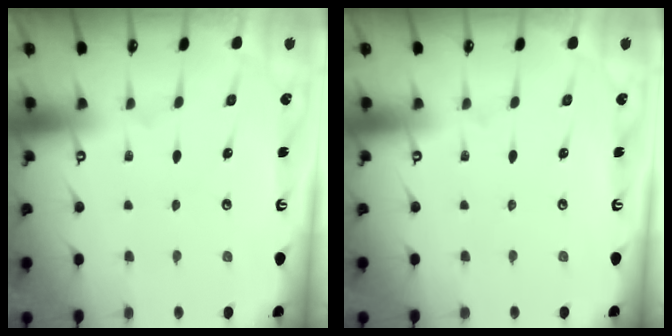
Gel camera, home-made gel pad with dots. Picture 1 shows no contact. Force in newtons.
{"total": 0.0}